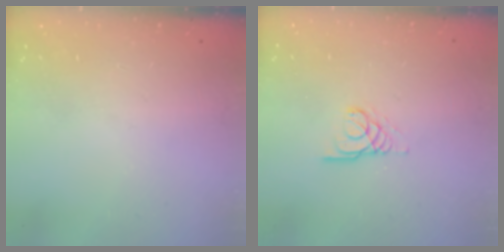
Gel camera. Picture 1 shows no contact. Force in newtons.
{"total": 3.0, "press": 3.0, "slide": 0.1}